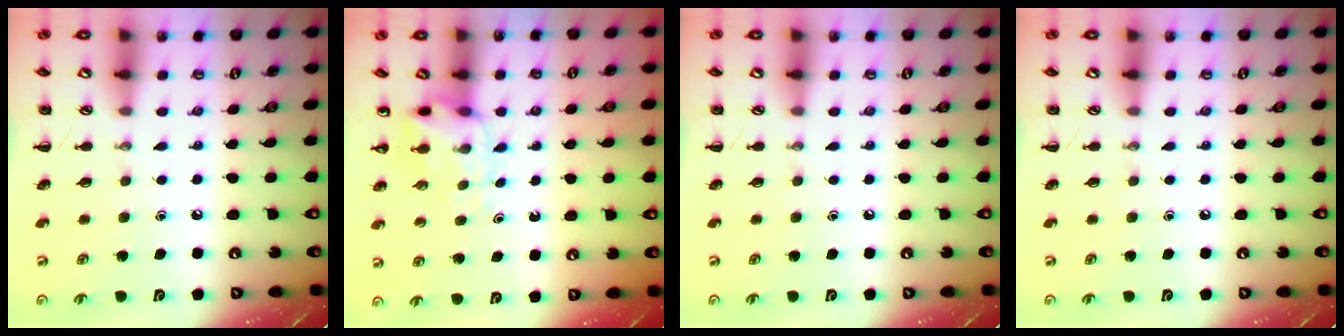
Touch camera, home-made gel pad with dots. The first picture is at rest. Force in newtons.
{"total": 5.2, "press": 5.2, "slide": 0.6}
{"total": 0.0}
{"total": 0.0}